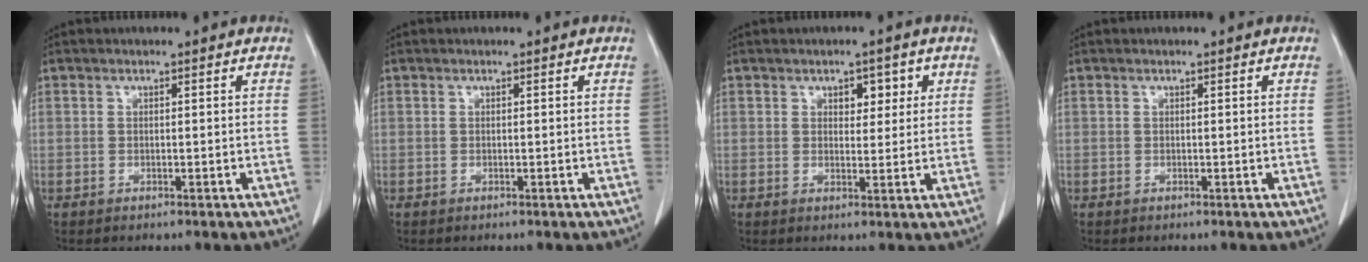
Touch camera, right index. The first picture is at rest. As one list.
[{"total": 0.0}, {"total": 3.5, "force": [1.5, 2.1, 2.3], "torque": [-0.024, 0.005, 0.020]}, {"total": 0.0}]